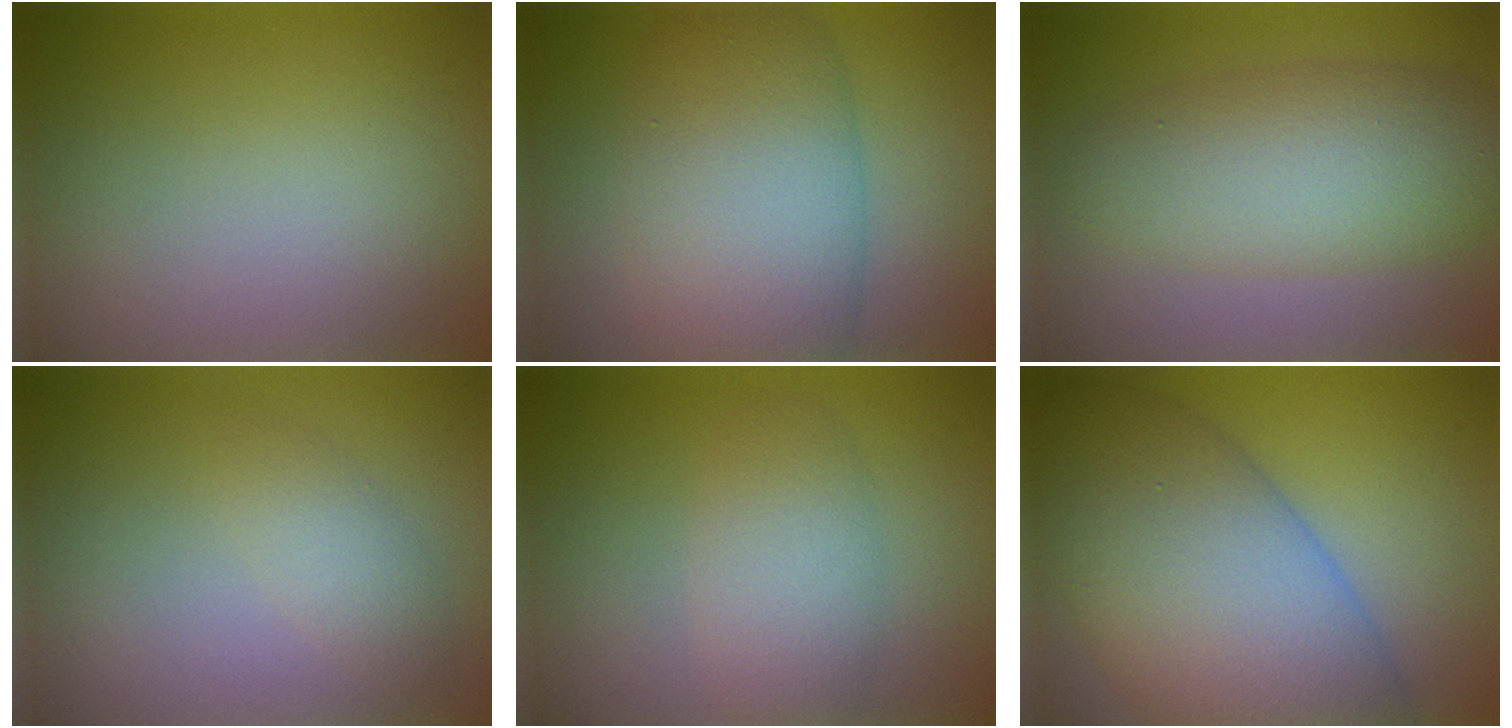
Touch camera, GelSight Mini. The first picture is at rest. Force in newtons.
{"total": 10.7, "press": 10.7, "slide": 0.1}
{"total": 7.2, "press": 7.2, "slide": 0.1}
{"total": 1.8, "press": 1.8, "slide": 0.1}
{"total": 3.7, "press": 3.7, "slide": 0.1}
{"total": 13.0, "press": 13.0, "slide": 0.6}